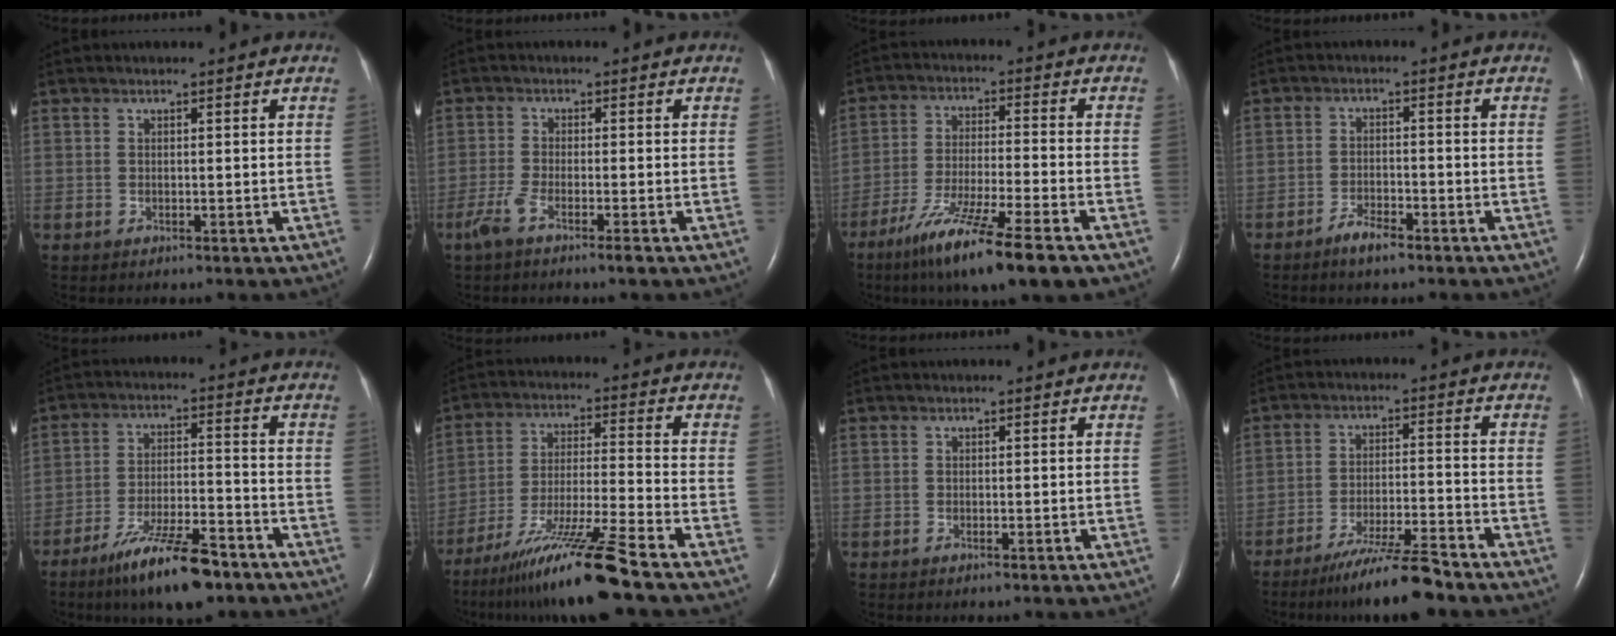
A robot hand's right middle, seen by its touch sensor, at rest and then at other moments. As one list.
[{"total": 3.7, "force": [-2.5, 0.1, 2.8], "torque": [-0.062, -0.008, -0.054]}, {"total": 13.2, "force": [-8.6, 0.1, 10.0], "torque": [-0.191, -0.044, -0.153]}, {"total": 3.5, "force": [-2.7, 0.9, 2.1], "torque": [-0.043, 0.000, -0.049]}, {"total": 12.0, "force": [-8.6, 2.2, 8.1], "torque": [-0.147, -0.018, -0.147]}, {"total": 14.3, "force": [-11.0, -2.2, 8.8], "torque": [-0.168, -0.031, -0.197]}, {"total": 0.0}, {"total": 8.6, "force": [-7.2, -0.4, 4.8], "torque": [-0.080, -0.026, -0.129]}]